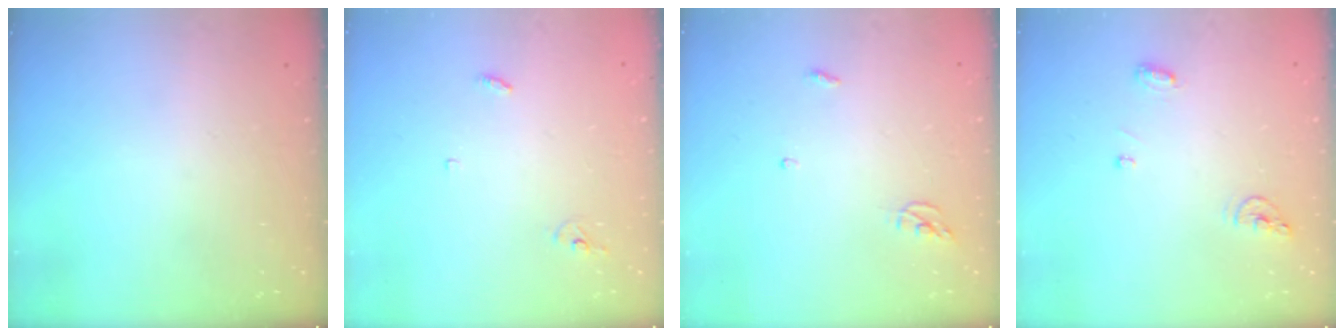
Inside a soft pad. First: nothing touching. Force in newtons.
{"total": 2.9, "press": 2.9, "slide": 0.2}
{"total": 3.6, "press": 3.6, "slide": 0.3}
{"total": 6.5, "press": 6.5, "slide": 0.5}